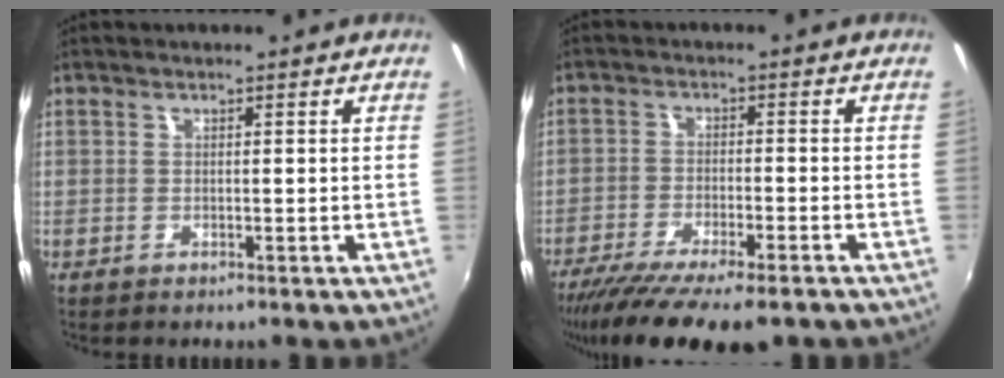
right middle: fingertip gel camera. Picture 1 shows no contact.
{"total": 14.9, "force": [-11.6, 3.1, 8.8], "torque": [-0.176, -0.051, -0.184]}